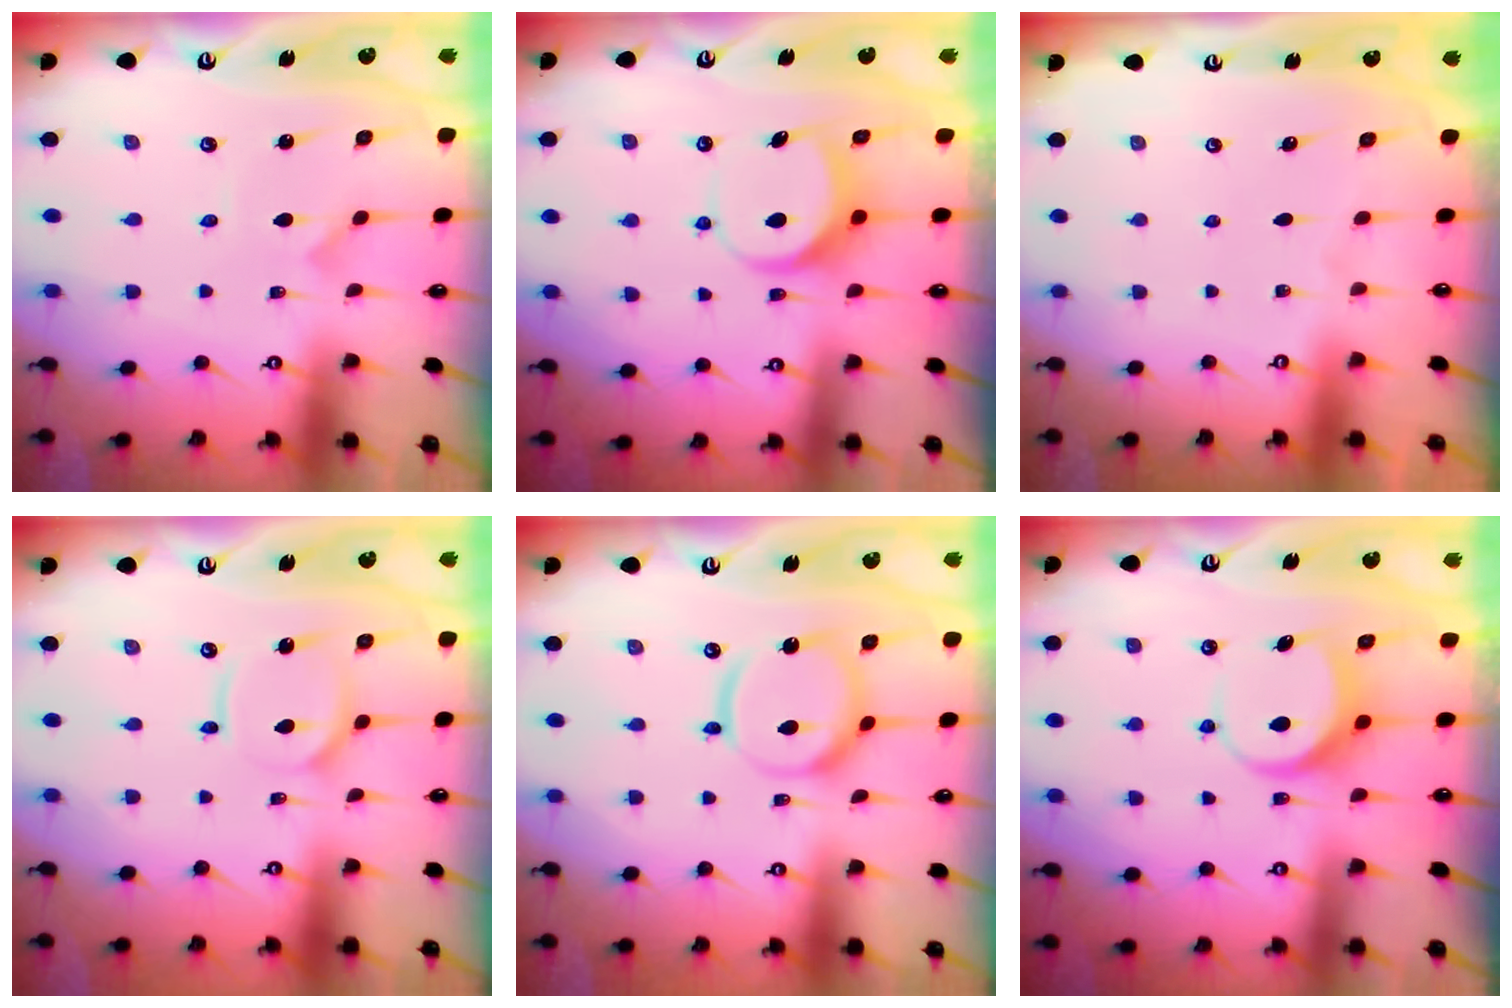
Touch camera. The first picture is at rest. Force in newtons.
{"total": 8.7, "press": 8.7, "slide": 0.8}
{"total": 0.0}
{"total": 7.4, "press": 7.4, "slide": 0.6}
{"total": 12.1, "press": 12.1, "slide": 1.4}
{"total": 7.8, "press": 7.8, "slide": 0.8}